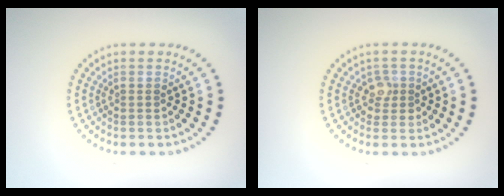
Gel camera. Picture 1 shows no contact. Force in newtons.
{"total": 1.6, "press": 1.4, "slide": 0.9}